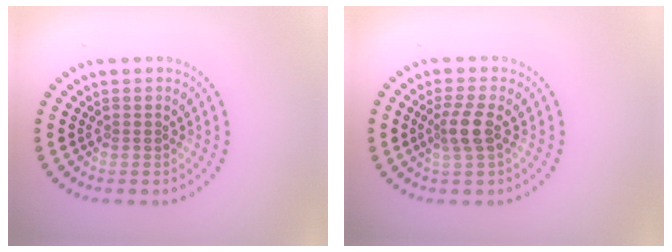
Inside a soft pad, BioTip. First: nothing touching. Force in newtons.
{"total": 2.4, "press": 1.9, "slide": 1.4}